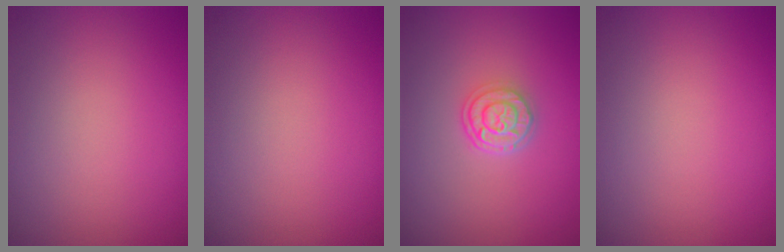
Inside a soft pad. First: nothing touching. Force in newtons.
{"total": 0.0}
{"total": 3.0, "press": 2.4, "slide": 1.9}
{"total": 0.0}